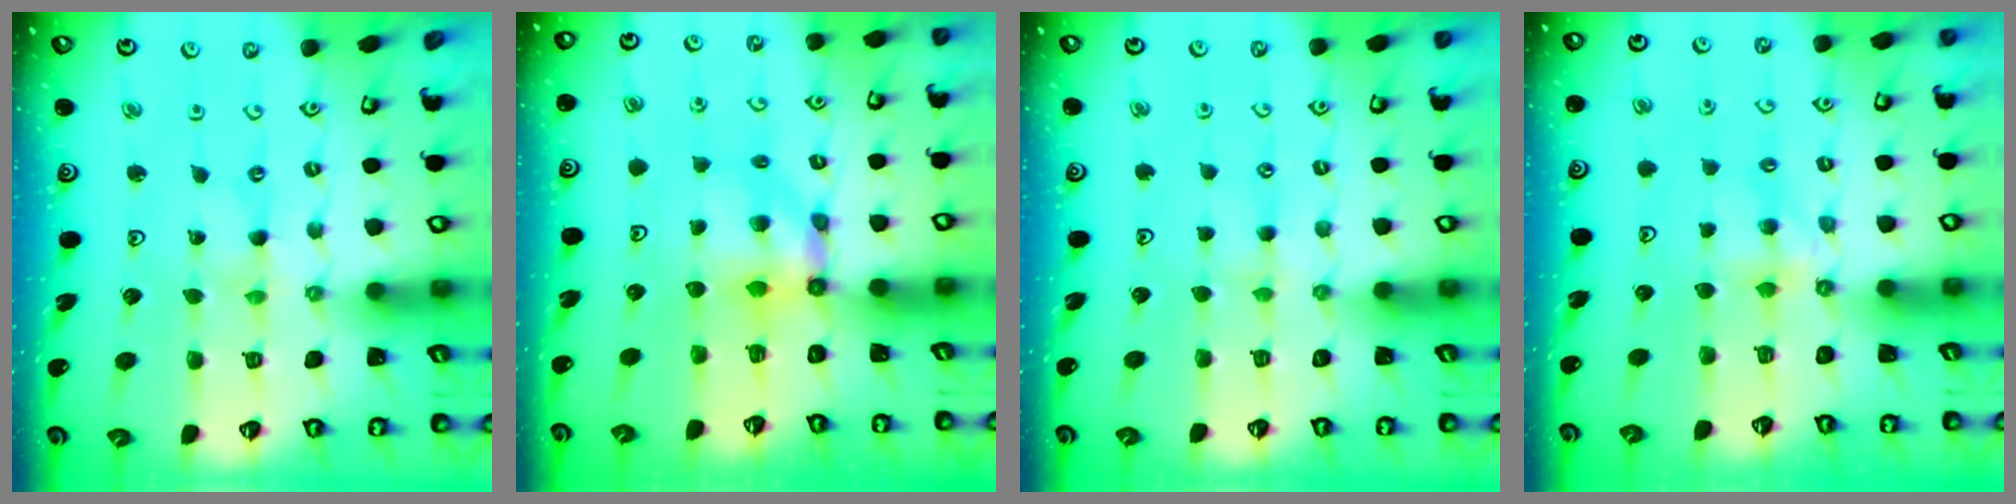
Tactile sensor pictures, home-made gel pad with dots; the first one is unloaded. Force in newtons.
{"total": 5.8, "press": 5.8, "slide": 0.2}
{"total": 2.7, "press": 2.7, "slide": 0.4}
{"total": 4.2, "press": 4.2, "slide": 0.6}